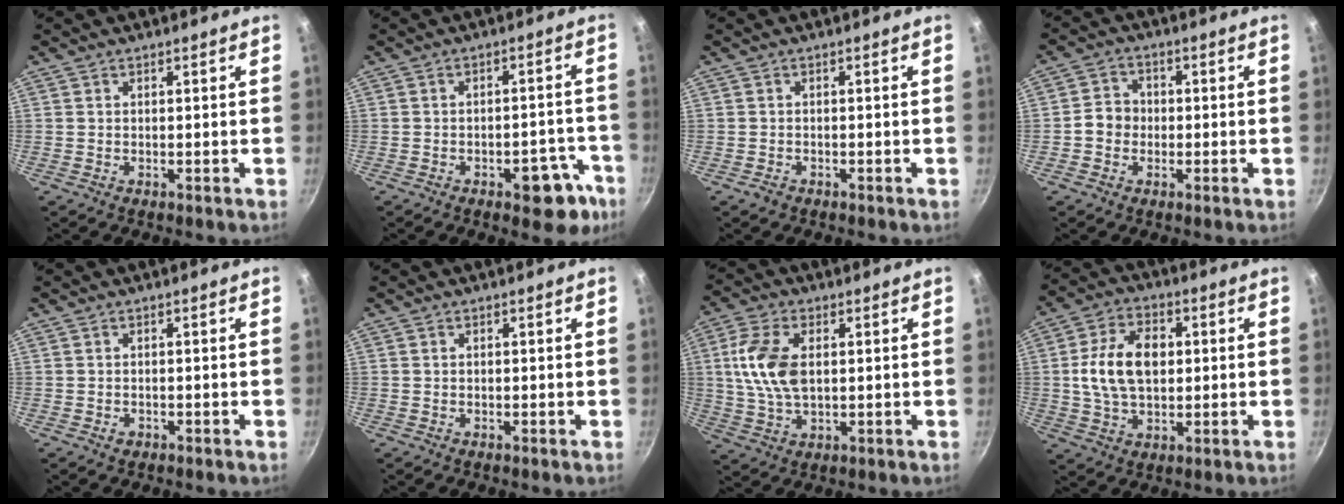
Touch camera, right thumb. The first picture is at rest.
{"total": 9.4, "force": [-5.0, 4.7, 6.4], "torque": [-0.027, 0.039, -0.055]}
{"total": 1.2, "force": [-0.9, 0.7, 0.4], "torque": [-0.013, 0.008, -0.014]}
{"total": 4.7, "force": [-0.8, 4.2, 2.0], "torque": [-0.010, 0.017, -0.024]}
{"total": 1.1, "force": [-0.6, 0.8, 0.4], "torque": [-0.007, 0.001, -0.006]}
{"total": 0.0}
{"total": 11.0, "force": [1.7, 6.3, 8.8], "torque": [-0.170, 0.003, 0.030]}
{"total": 12.9, "force": [1.2, 8.5, 9.7], "torque": [-0.154, 0.012, 0.015]}